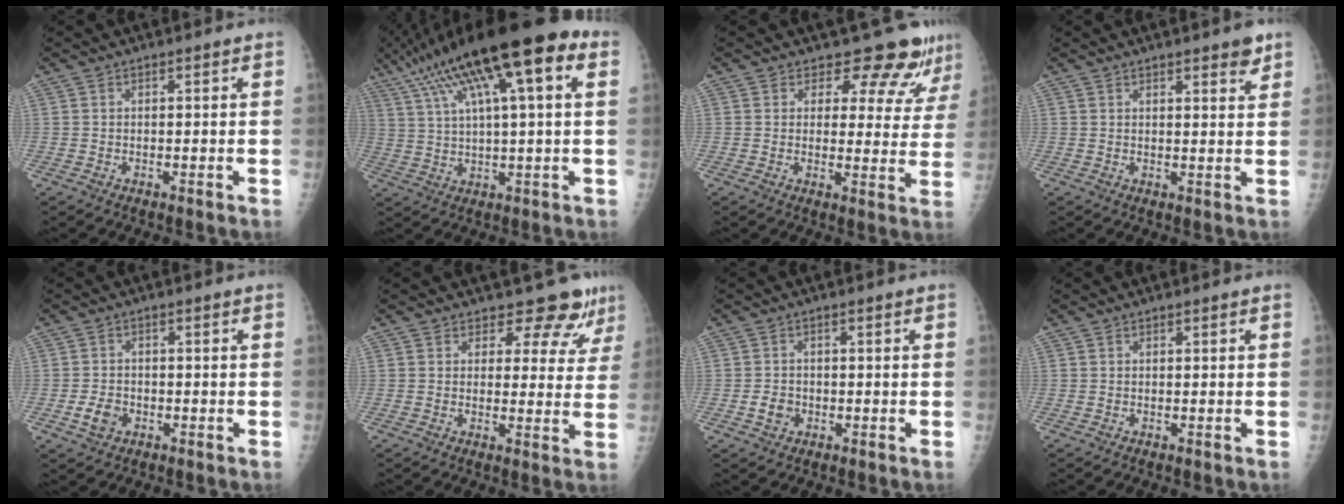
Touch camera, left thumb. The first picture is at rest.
{"total": 21.7, "force": [9.8, 5.3, 18.6], "torque": [-0.324, 0.026, 0.160]}
{"total": 9.3, "force": [8.5, 3.4, 1.4], "torque": [0.022, -0.062, 0.086]}
{"total": 3.7, "force": [2.6, 0.8, 2.5], "torque": [-0.024, -0.015, 0.031]}
{"total": 3.6, "force": [-1.4, 2.7, 2.0], "torque": [-0.032, 0.006, -0.023]}
{"total": 7.1, "force": [6.2, 3.2, 1.2], "torque": [0.022, -0.041, 0.061]}
{"total": 2.8, "force": [-0.9, 2.3, 1.2], "torque": [-0.014, 0.005, -0.013]}
{"total": 0.0}